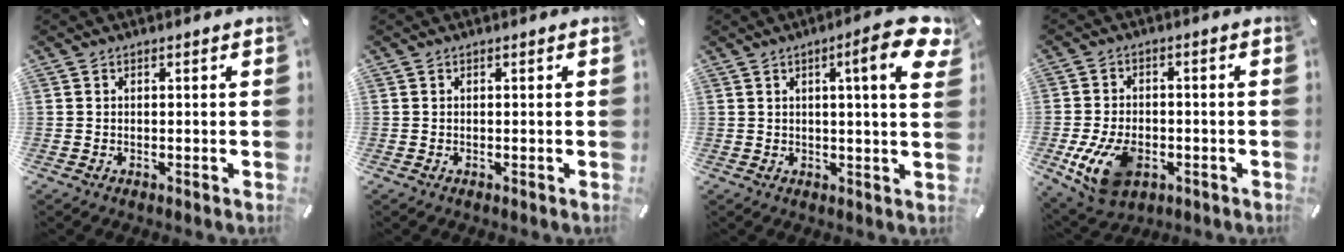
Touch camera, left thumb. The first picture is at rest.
{"total": 0.0}
{"total": 12.0, "force": [4.7, 2.0, 10.9], "torque": [-0.151, -0.023, 0.068]}
{"total": 11.9, "force": [-3.8, 7.9, 8.0], "torque": [-0.158, 0.000, -0.065]}